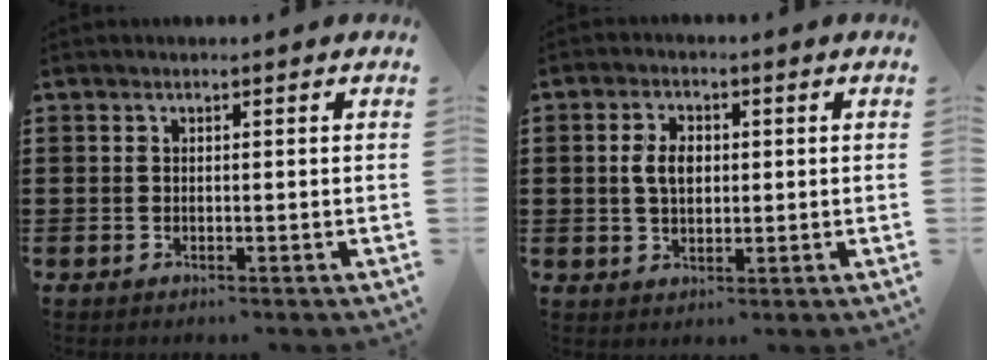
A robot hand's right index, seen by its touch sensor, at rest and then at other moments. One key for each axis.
{"total": 4.3, "fx": 0.4, "fy": 2.6, "fz": 3.4, "tx": -0.078, "ty": 0.010, "tz": 0.003}